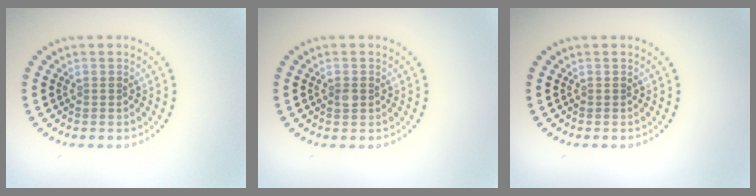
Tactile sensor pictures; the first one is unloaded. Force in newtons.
{"total": 1.0, "press": 1.0, "slide": 0.1}
{"total": 0.0}